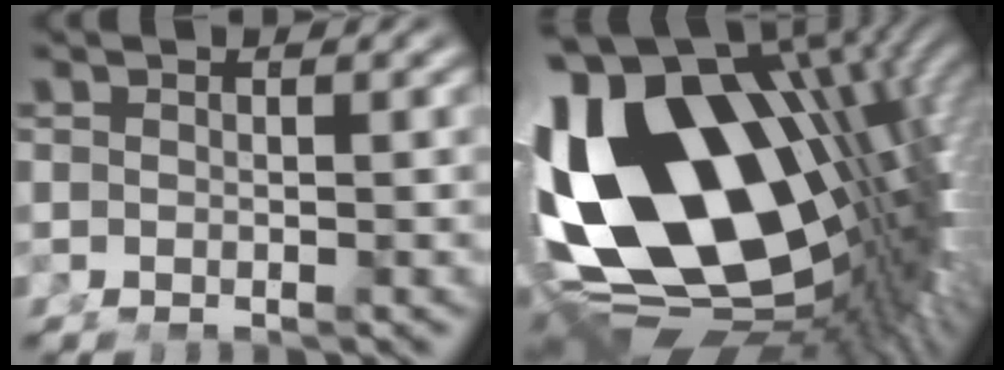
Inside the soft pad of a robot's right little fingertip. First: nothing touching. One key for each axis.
{"total": 38.3, "fx": -3.5, "fy": 23.5, "fz": 30.0, "tx": -0.482, "ty": -0.079, "tz": -0.010}